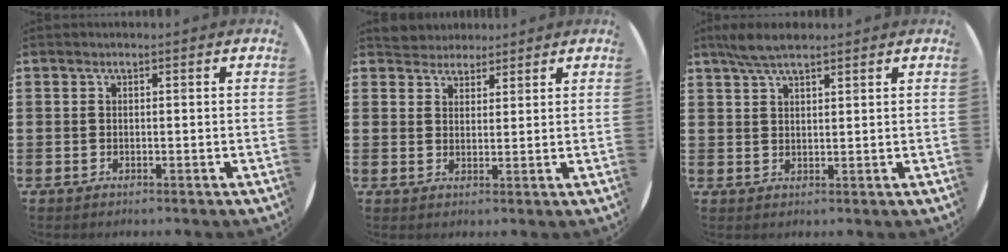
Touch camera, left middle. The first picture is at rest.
{"total": 3.3, "force": [3.1, 1.0, -0.4], "torque": [-0.002, -0.003, 0.060]}
{"total": 4.3, "force": [3.4, 0.9, 2.5], "torque": [-0.056, 0.004, 0.061]}